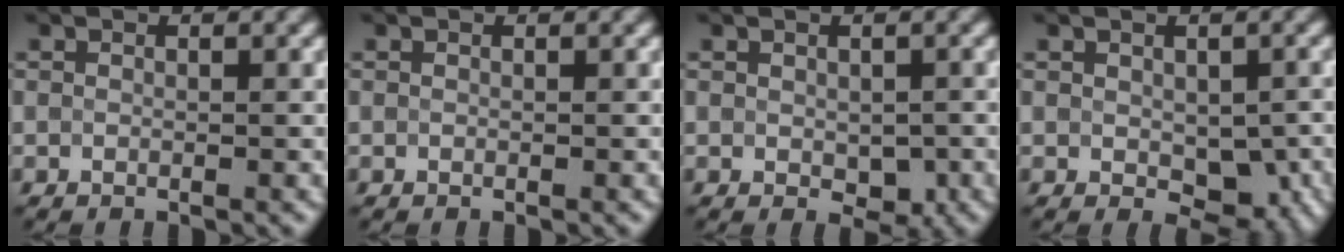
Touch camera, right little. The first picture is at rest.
{"total": 0.0}
{"total": 2.3, "force": [-0.4, 1.4, 1.8], "torque": [-0.022, -0.009, 0.002]}
{"total": 4.9, "force": [-0.8, 3.0, 3.9], "torque": [-0.055, -0.013, -0.003]}